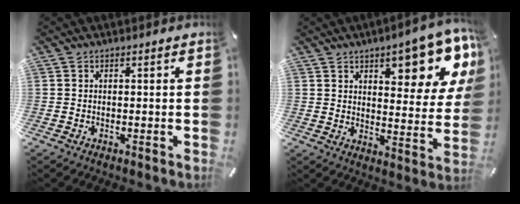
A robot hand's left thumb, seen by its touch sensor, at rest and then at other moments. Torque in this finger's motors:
{"motor_torque": [3.06, 1.95, 1.51, -1.26, 0.43]}